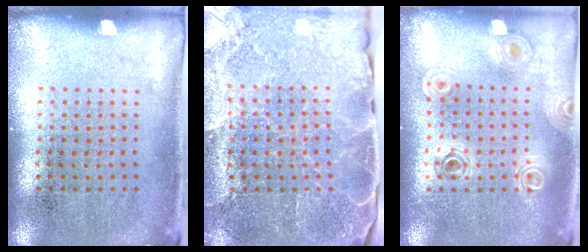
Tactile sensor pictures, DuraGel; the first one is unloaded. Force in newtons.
{"total": 3.1, "press": 3.1, "slide": 0.3}
{"total": 0.9, "press": 0.9, "slide": 0.1}